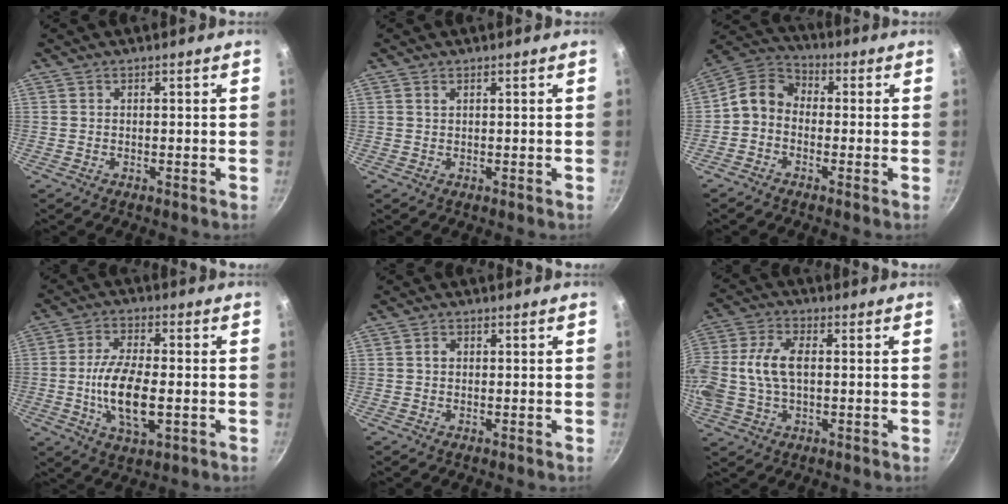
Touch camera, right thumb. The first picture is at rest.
{"total": 0.6, "force": [0.5, 0.2, 0.2], "torque": [-0.006, 0.001, 0.011]}
{"total": 7.9, "force": [-1.2, 6.4, 4.5], "torque": [-0.068, 0.032, -0.042]}
{"total": 12.2, "force": [-1.9, 5.4, 10.8], "torque": [-0.197, 0.002, -0.033]}
{"total": 1.1, "force": [0.1, 0.9, 0.6], "torque": [-0.009, 0.002, 0.000]}
{"total": 13.3, "force": [0.5, 7.9, 10.7], "torque": [-0.253, 0.016, 0.009]}